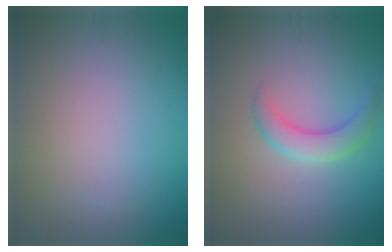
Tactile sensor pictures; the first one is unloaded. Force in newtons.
{"total": 2.8, "press": 2.8, "slide": 0.1}